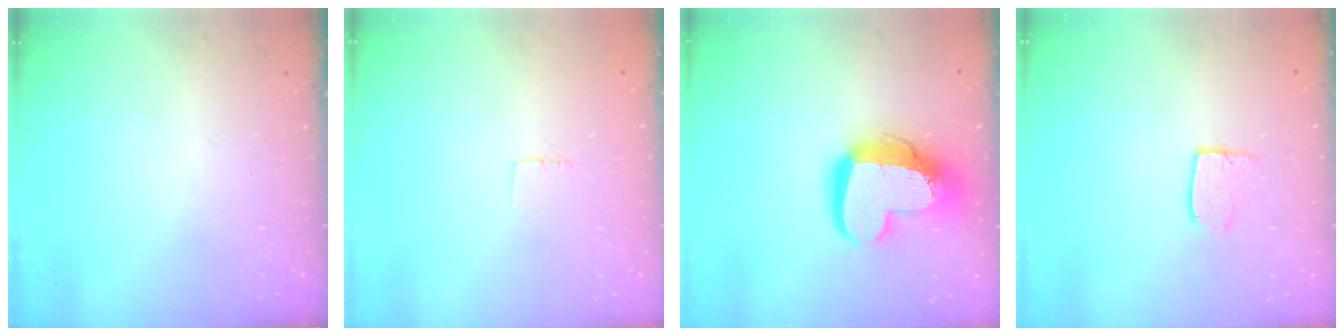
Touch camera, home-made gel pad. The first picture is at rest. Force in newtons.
{"total": 2.3, "press": 2.3, "slide": 0.1}
{"total": 17.2, "press": 17.2, "slide": 1.5}
{"total": 5.2, "press": 5.2, "slide": 0.3}